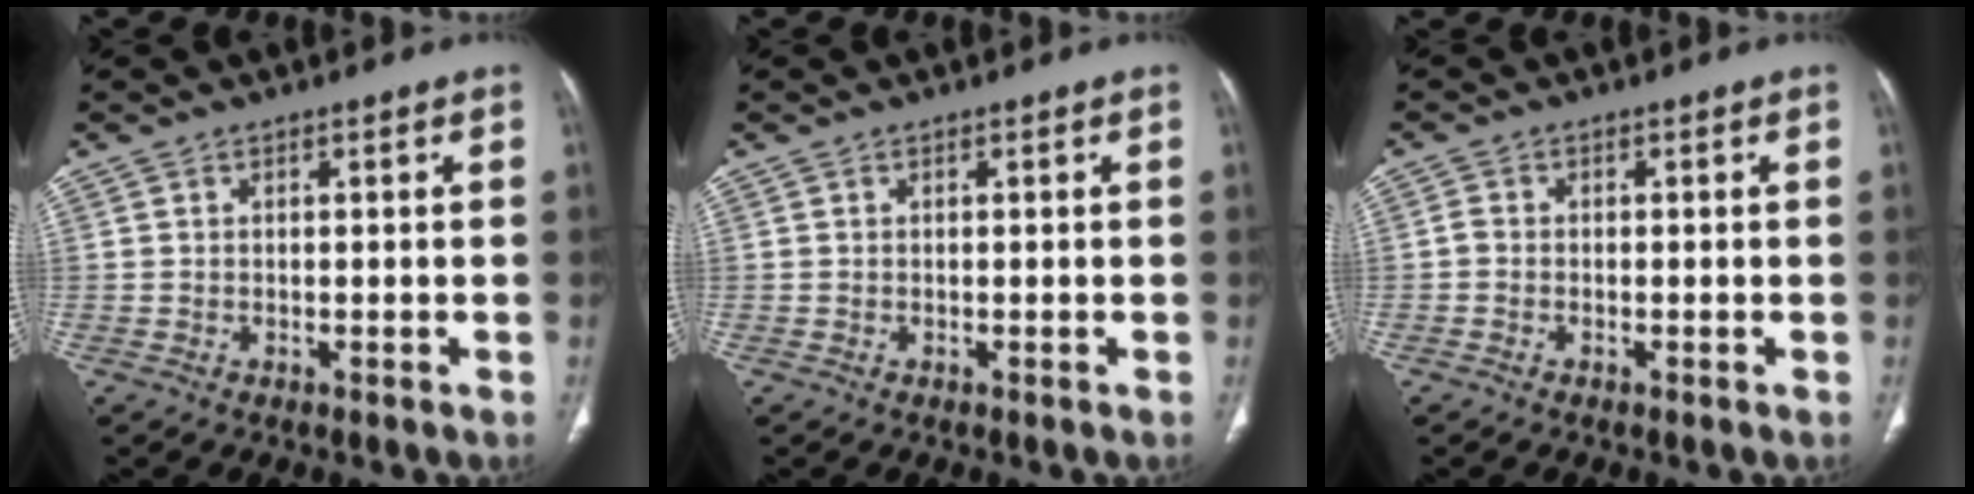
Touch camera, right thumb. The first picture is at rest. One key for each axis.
{"total": 0.0}
{"total": 1.1, "fx": -0.5, "fy": 0.8, "fz": 0.6, "tx": -0.009, "ty": 0.001, "tz": -0.016}